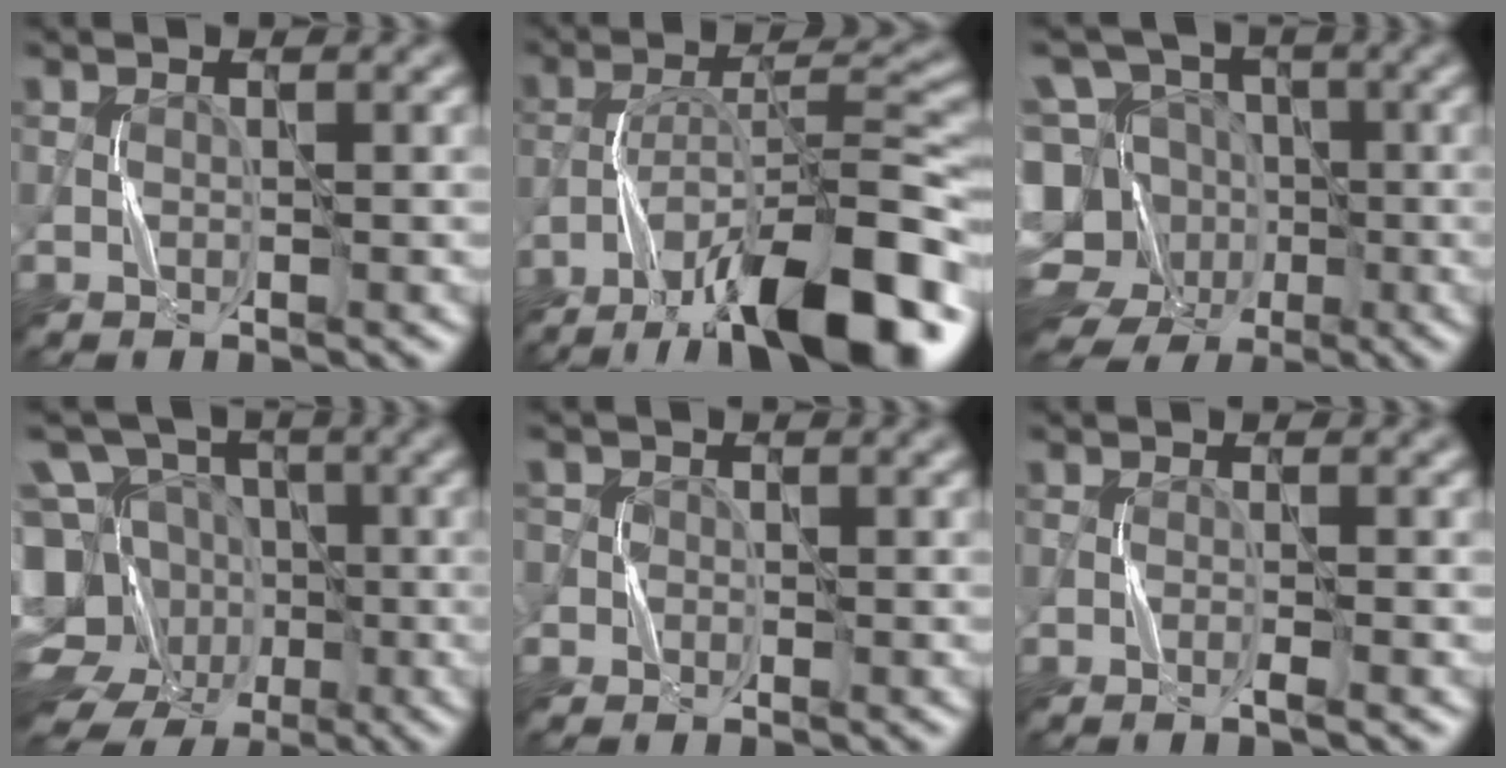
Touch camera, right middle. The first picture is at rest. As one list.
[{"total": 13.6, "force": [-9.0, 3.5, 9.6], "torque": [-0.150, 0.014, -0.152]}, {"total": 12.9, "force": [-5.3, 10.8, 4.5], "torque": [-0.109, -0.008, -0.096]}, {"total": 14.7, "force": [-5.0, 12.4, 6.2], "torque": [-0.139, -0.005, -0.103]}, {"total": 2.8, "force": [-0.7, 2.6, 0.8], "torque": [-0.009, 0.007, -0.026]}, {"total": 0.8, "force": [-0.4, -0.2, 0.7], "torque": [-0.010, 0.000, -0.010]}]